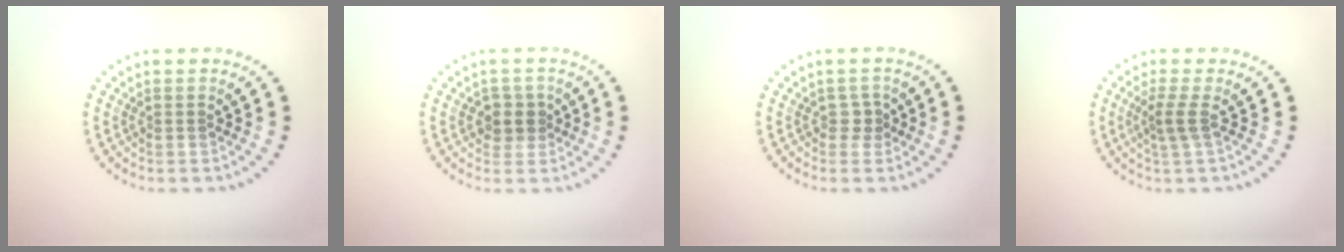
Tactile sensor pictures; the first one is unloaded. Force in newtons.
{"total": 2.1, "press": 1.8, "slide": 1.0}
{"total": 1.1, "press": 0.9, "slide": 0.6}
{"total": 1.9, "press": 1.2, "slide": 1.5}